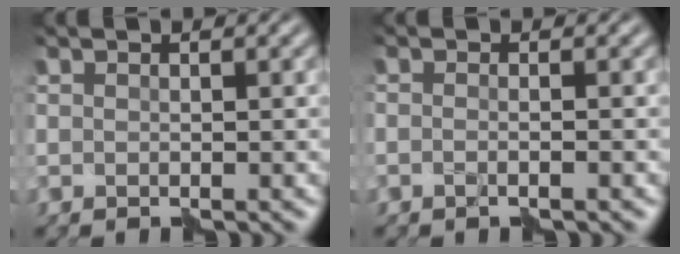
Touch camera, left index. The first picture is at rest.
{"total": 2.1, "force": [0.2, 1.3, 1.7], "torque": [0.003, -0.001, -0.024]}